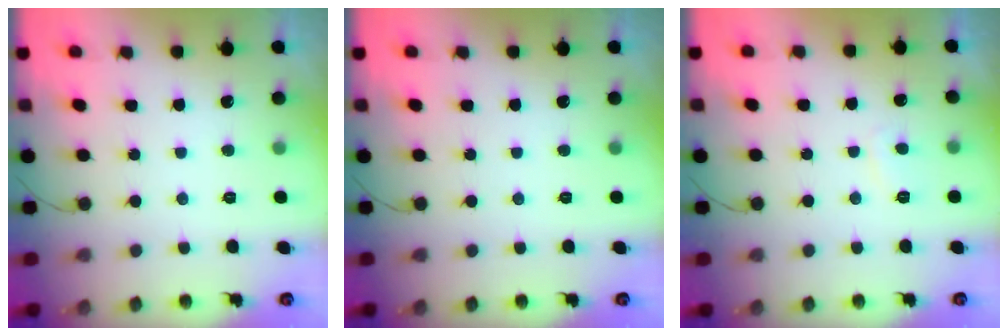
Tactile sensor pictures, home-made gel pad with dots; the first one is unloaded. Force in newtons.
{"total": 0.0}
{"total": 2.6, "press": 2.5, "slide": 0.6}